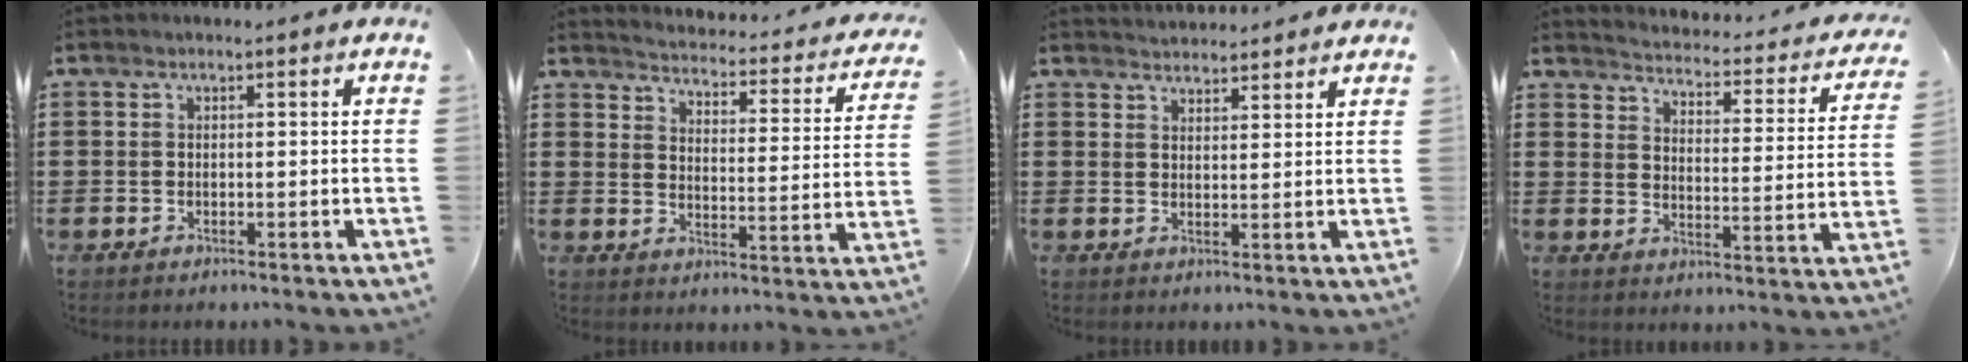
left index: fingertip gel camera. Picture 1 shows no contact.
{"total": 2.6, "force": [2.5, -0.3, 0.4], "torque": [-0.028, -0.031, 0.033]}
{"total": 2.7, "force": [2.7, 0.1, -0.3], "torque": [0.000, -0.006, 0.051]}
{"total": 2.6, "force": [2.6, -0.3, 0.3], "torque": [-0.029, -0.031, 0.034]}